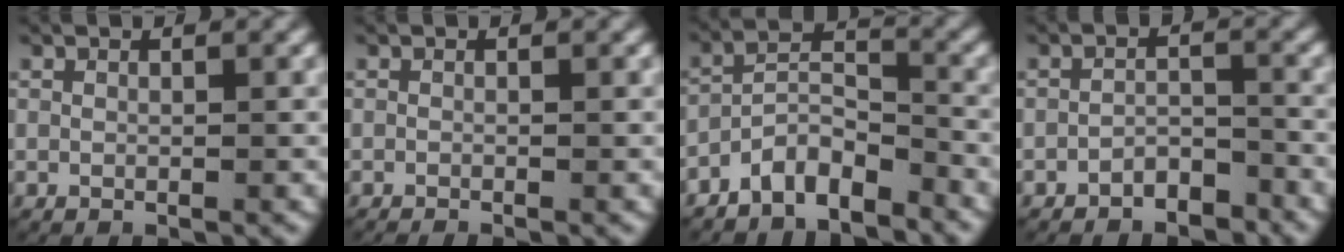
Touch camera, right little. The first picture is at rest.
{"total": 1.0, "force": [-1.0, 0.1, 0.2], "torque": [-0.004, -0.004, -0.015]}
{"total": 7.6, "force": [-5.7, 3.9, 3.1], "torque": [-0.047, -0.014, -0.102]}
{"total": 2.9, "force": [-2.6, 1.0, 0.7], "torque": [-0.004, -0.001, -0.052]}